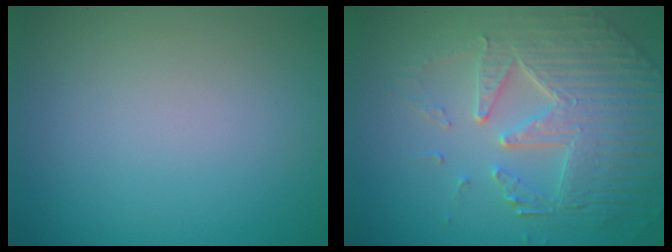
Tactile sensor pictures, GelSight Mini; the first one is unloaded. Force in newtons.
{"total": 7.6, "press": 5.5, "slide": 5.2}